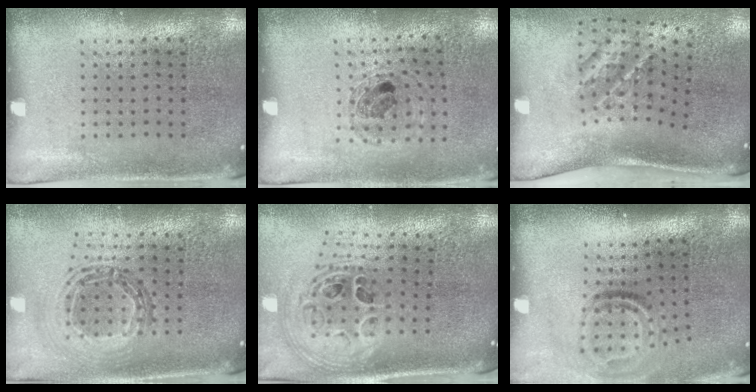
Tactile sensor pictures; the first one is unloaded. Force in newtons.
{"total": 0.8, "press": 0.8, "slide": 0.2}
{"total": 2.2, "press": 1.3, "slide": 1.8}
{"total": 0.9, "press": 0.9, "slide": 0.1}
{"total": 1.9, "press": 1.6, "slide": 1.1}
{"total": 2.0, "press": 1.1, "slide": 1.6}